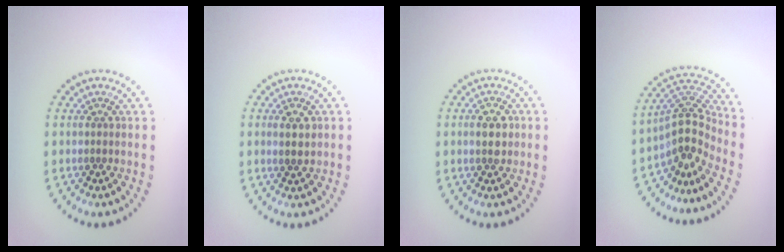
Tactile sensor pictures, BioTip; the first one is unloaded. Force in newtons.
{"total": 1.9, "press": 1.8, "slide": 0.6}
{"total": 2.1, "press": 2.1, "slide": 0.3}
{"total": 4.0, "press": 2.7, "slide": 2.9}